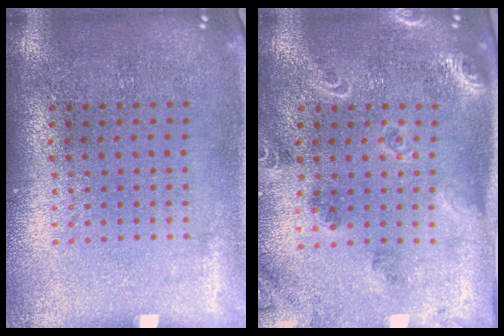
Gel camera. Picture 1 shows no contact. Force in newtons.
{"total": 1.8, "press": 1.8, "slide": 0.4}